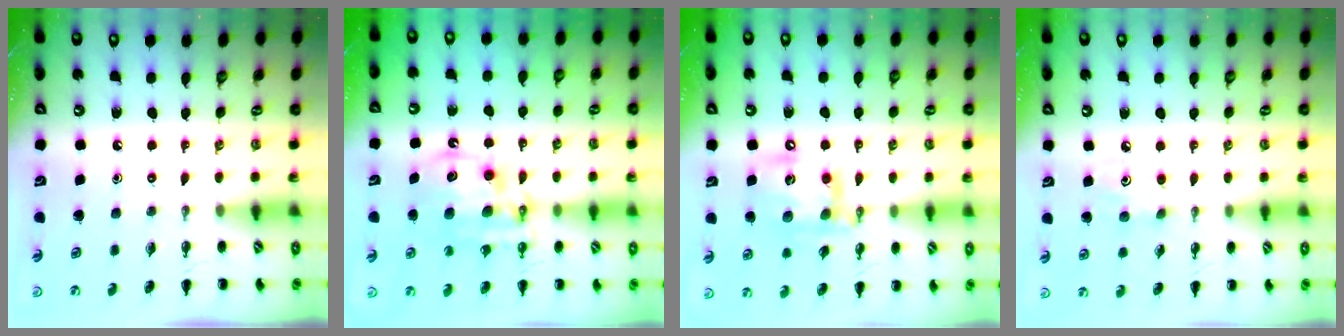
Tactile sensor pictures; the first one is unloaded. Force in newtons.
{"total": 12.2, "press": 11.8, "slide": 3.0}
{"total": 15.4, "press": 15.1, "slide": 2.9}
{"total": 4.8, "press": 4.6, "slide": 1.4}